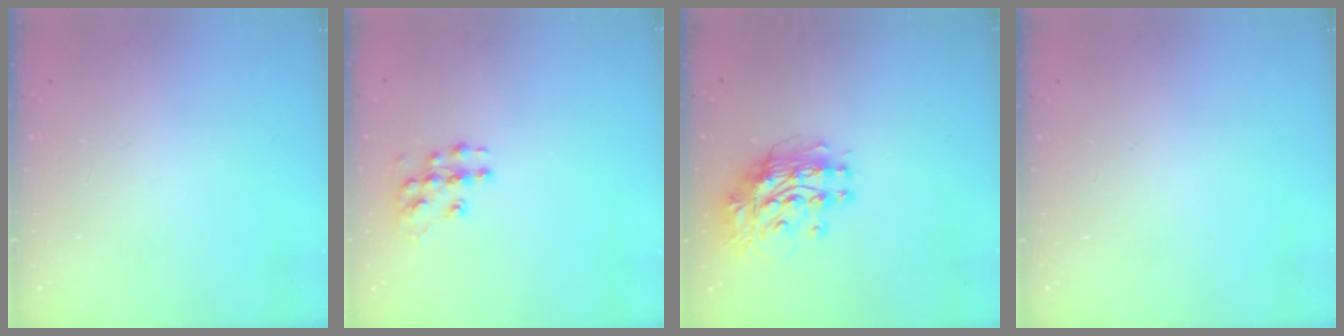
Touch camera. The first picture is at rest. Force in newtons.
{"total": 10.0, "press": 10.0, "slide": 0.7}
{"total": 12.3, "press": 12.2, "slide": 1.1}
{"total": 0.0}